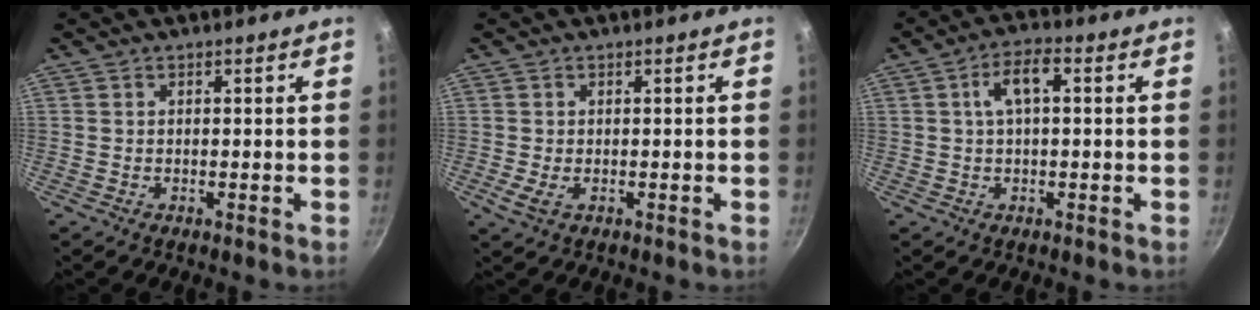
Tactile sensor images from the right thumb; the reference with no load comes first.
{"total": 2.4, "force": [-0.6, 1.2, 2.0], "torque": [-0.044, -0.004, -0.010]}
{"total": 5.7, "force": [1.0, 2.5, 5.0], "torque": [-0.093, 0.021, 0.014]}